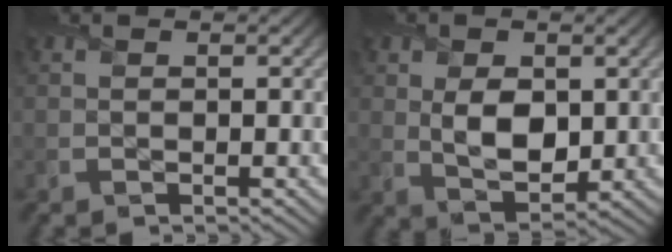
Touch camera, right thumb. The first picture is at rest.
{"total": 6.1, "force": [0.7, 4.0, 4.5], "torque": [-0.090, -0.008, 0.016]}